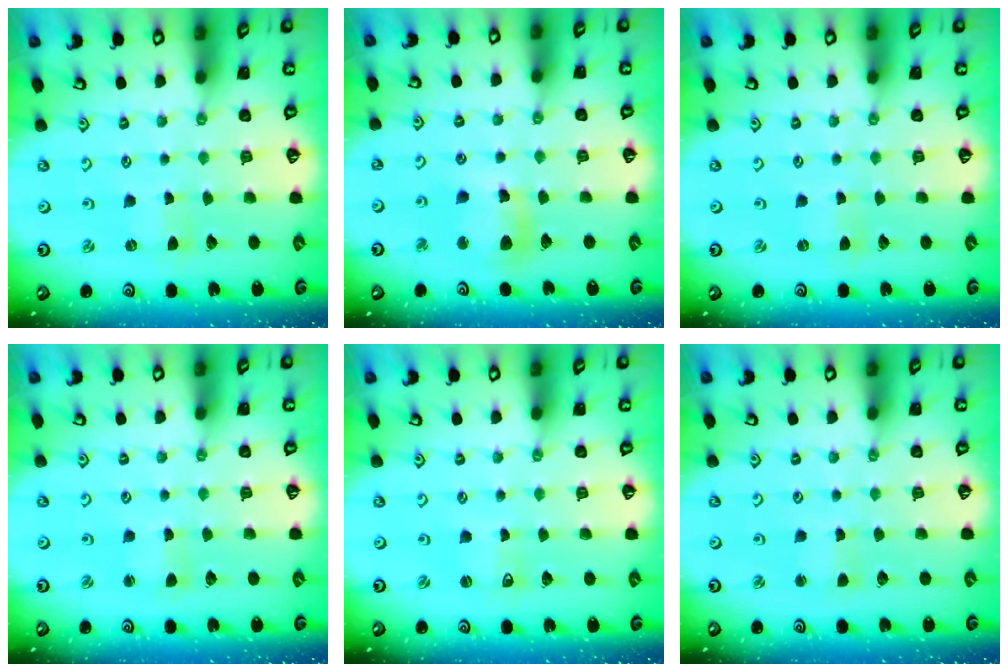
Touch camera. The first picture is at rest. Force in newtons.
{"total": 11.0, "press": 10.9, "slide": 1.7}
{"total": 0.0}
{"total": 0.9, "press": 0.9, "slide": 0.1}
{"total": 1.2, "press": 1.2, "slide": 0.1}
{"total": 2.8, "press": 2.8, "slide": 0.2}